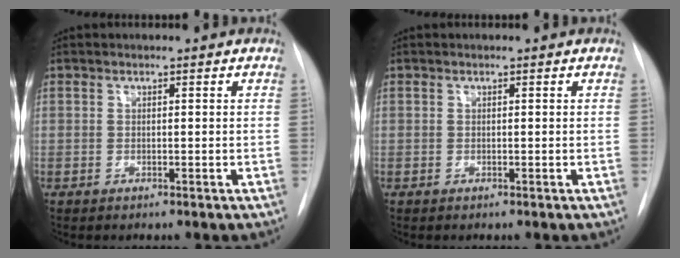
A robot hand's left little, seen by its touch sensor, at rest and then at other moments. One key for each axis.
{"total": 0.0}